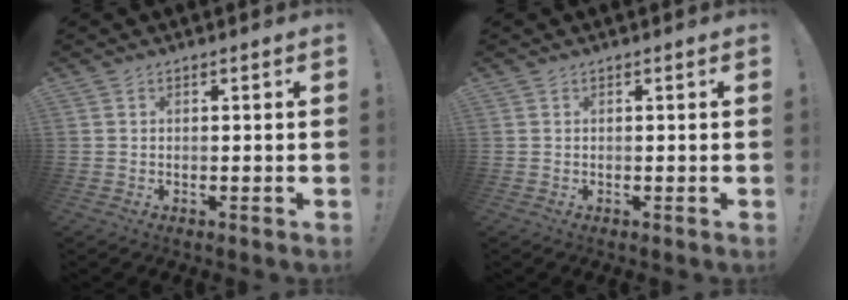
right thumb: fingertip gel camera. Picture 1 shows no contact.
{"total": 0.0}